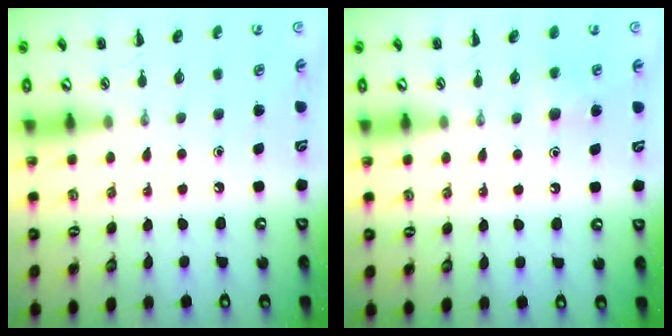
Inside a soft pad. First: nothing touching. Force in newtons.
{"total": 5.5, "press": 5.2, "slide": 1.9}